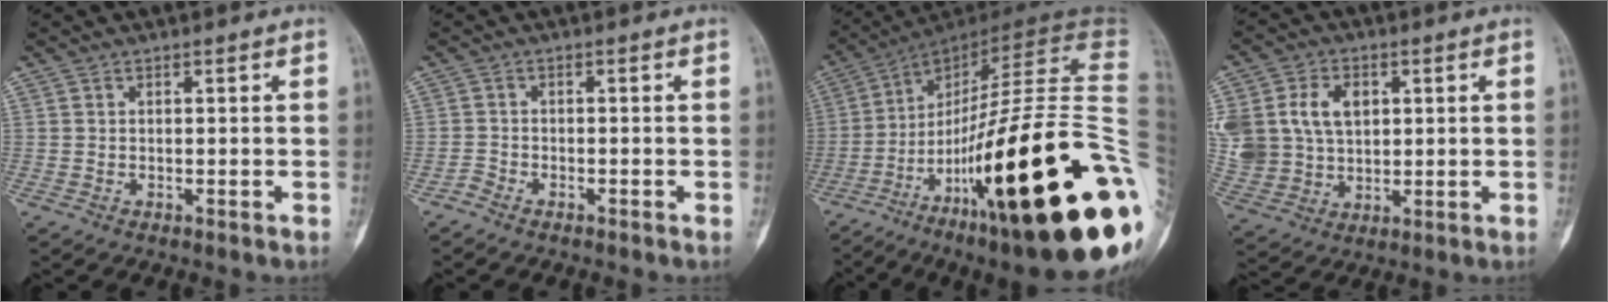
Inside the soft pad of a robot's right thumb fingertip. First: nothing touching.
{"total": 1.4, "force": [-1.2, 0.5, 0.4], "torque": [-0.012, 0.005, -0.028]}
{"total": 44.8, "force": [-12.8, 10.1, 41.7], "torque": [-0.561, 0.049, -0.203]}
{"total": 18.8, "force": [4.5, 14.4, 11.2], "torque": [-0.258, 0.018, 0.102]}